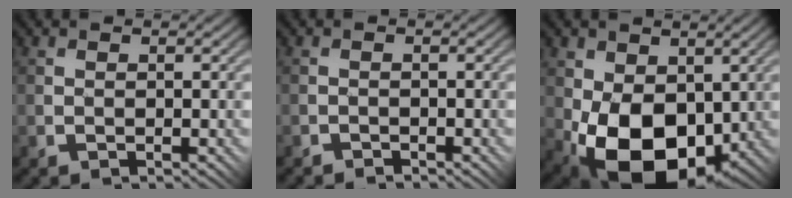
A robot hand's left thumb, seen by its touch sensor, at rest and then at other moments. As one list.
[{"total": 0.8, "force": [-0.6, -0.2, -0.5], "torque": [0.011, 0.005, -0.017]}, {"total": 12.2, "force": [-1.5, 8.0, 9.0], "torque": [-0.163, -0.022, -0.027]}]